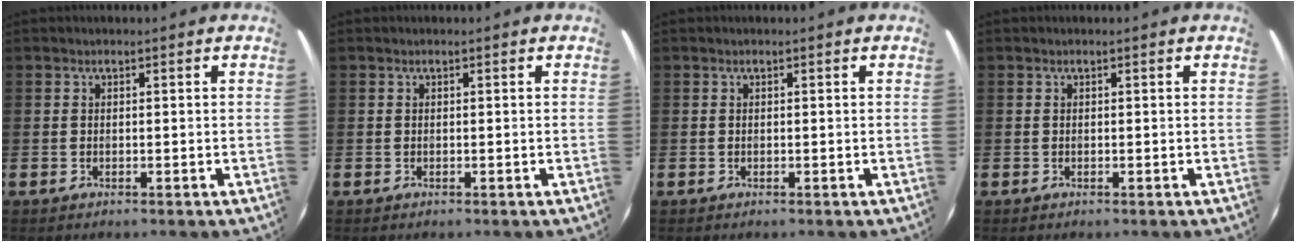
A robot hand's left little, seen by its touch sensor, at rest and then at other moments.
{"total": 0.0}
{"total": 0.0}
{"total": 0.0}